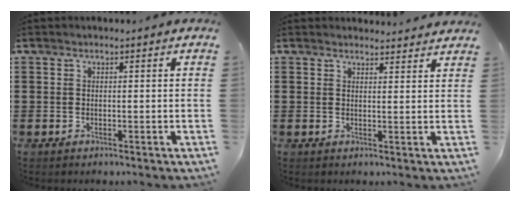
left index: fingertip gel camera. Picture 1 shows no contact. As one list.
[{"total": 2.1, "force": [2.1, 0.3, 0.0], "torque": [0.001, -0.008, 0.038]}]